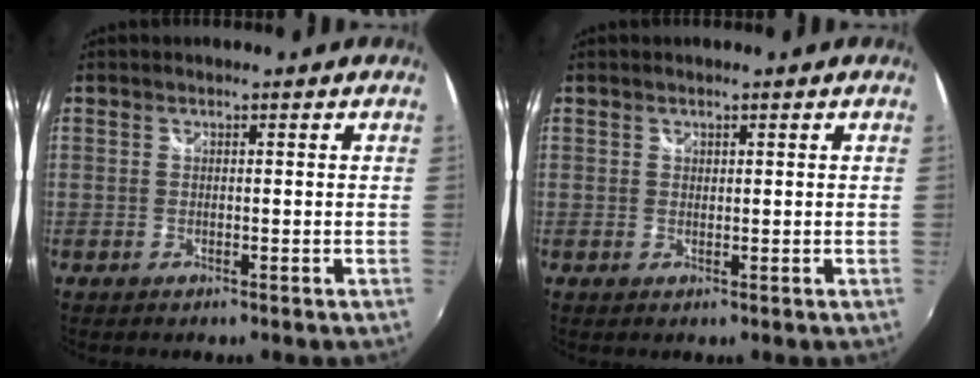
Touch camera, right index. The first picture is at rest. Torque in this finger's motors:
{"motor_torque": [-0.11, 0.02, -0.03, 0.00]}